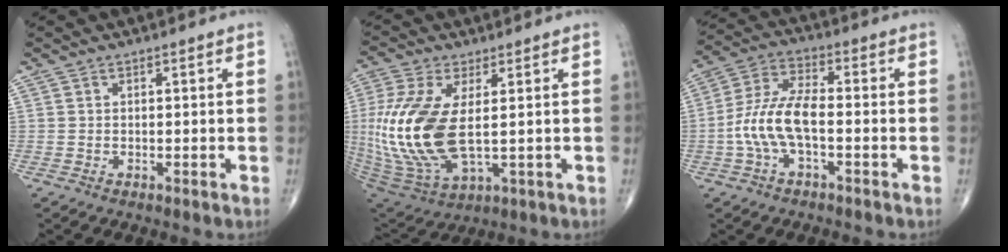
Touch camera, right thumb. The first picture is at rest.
{"total": 19.8, "force": [0.9, 9.2, 17.5], "torque": [-0.407, -0.021, 0.032]}
{"total": 10.1, "force": [-1.6, 3.5, 9.3], "torque": [-0.215, 0.026, -0.034]}